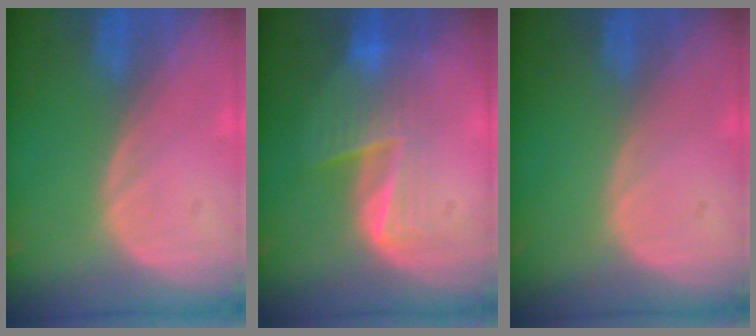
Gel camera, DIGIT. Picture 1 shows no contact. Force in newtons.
{"total": 6.4, "press": 6.2, "slide": 1.9}
{"total": 0.0}